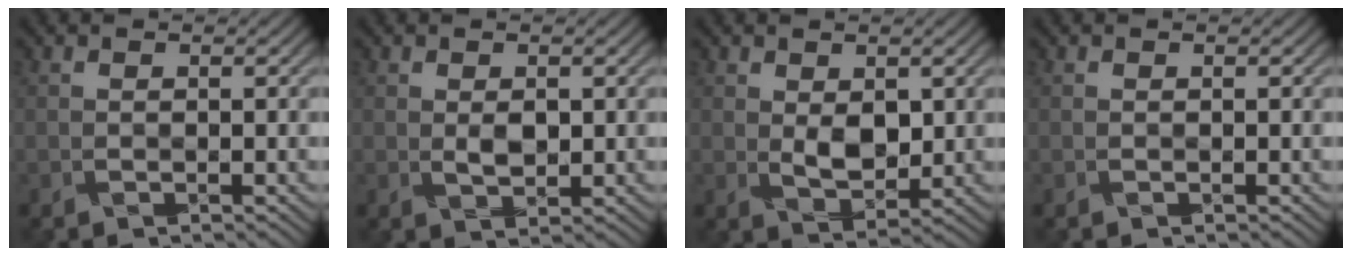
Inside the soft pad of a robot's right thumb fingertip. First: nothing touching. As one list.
[{"total": 1.8, "force": [0.5, 1.1, 1.4], "torque": [-0.028, -0.005, 0.015]}, {"total": 3.4, "force": [0.9, 2.1, 2.5], "torque": [-0.052, -0.008, 0.027]}, {"total": 0.0}]